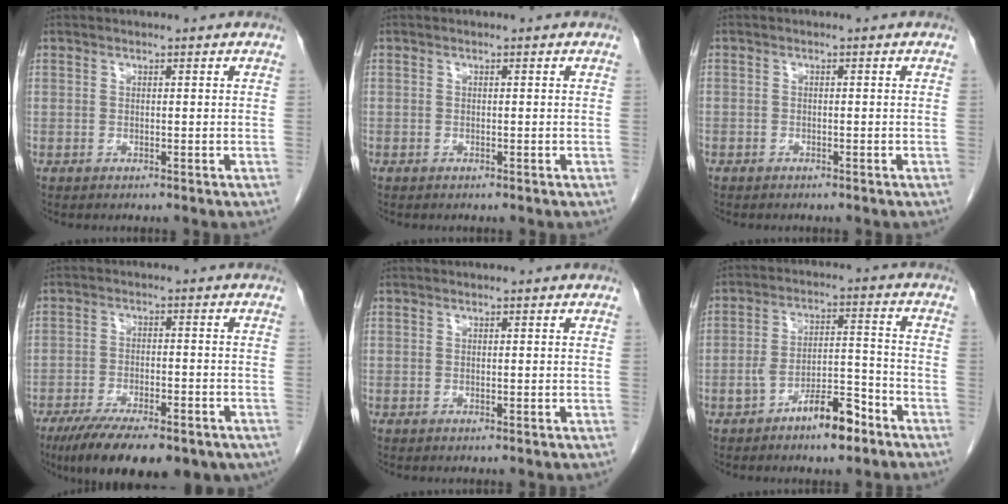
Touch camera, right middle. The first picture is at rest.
{"total": 0.0}
{"total": 0.8, "force": [-0.6, 0.6, 0.1], "torque": [-0.009, 0.002, -0.011]}
{"total": 17.0, "force": [-11.9, 5.5, 10.9], "torque": [-0.153, -0.014, -0.171]}
{"total": 0.0}
{"total": 7.8, "force": [-5.2, 2.2, 5.4], "torque": [-0.093, 0.021, -0.082]}